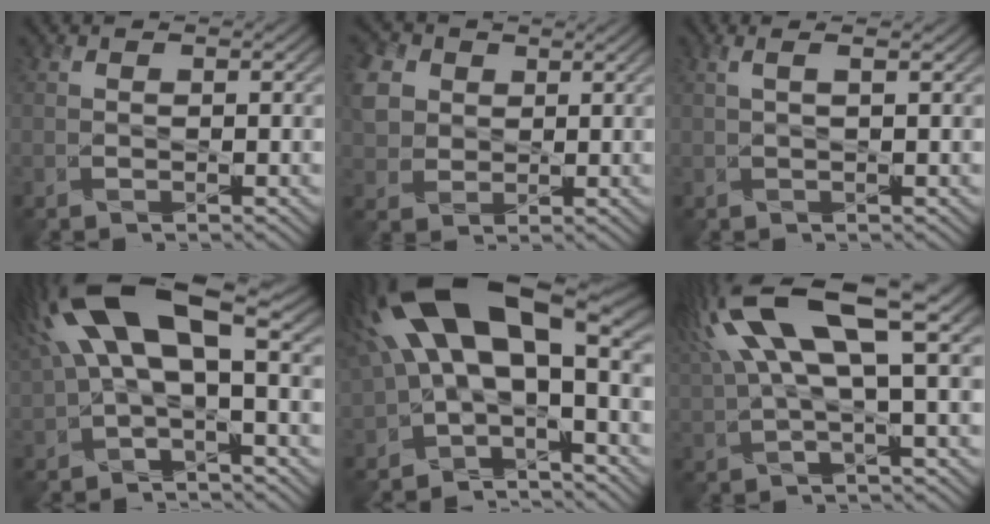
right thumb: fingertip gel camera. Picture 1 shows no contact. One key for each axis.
{"total": 5.8, "fx": 1.9, "fy": 4.7, "fz": 2.9, "tx": -0.100, "ty": 0.013, "tz": 0.036}
{"total": 1.9, "fx": 0.7, "fy": 0.4, "fz": 1.7, "tx": -0.023, "ty": 0.004, "tz": -0.001}
{"total": 13.8, "fx": 3.6, "fy": 5.7, "fz": 12.1, "tx": -0.267, "ty": 0.021, "tz": 0.067}
{"total": 17.1, "fx": 3.1, "fy": 8.0, "fz": 14.8, "tx": -0.290, "ty": 0.011, "tz": 0.060}
{"total": 14.8, "fx": 5.8, "fy": 3.7, "fz": 13.1, "tx": -0.296, "ty": 0.028, "tz": 0.115}